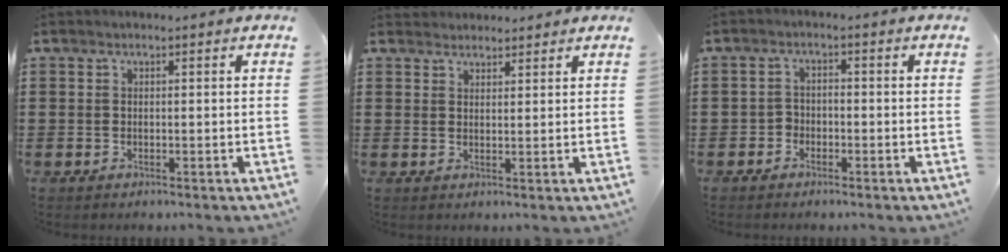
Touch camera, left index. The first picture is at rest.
{"total": 2.2, "force": [2.1, 0.6, -0.2], "torque": [-0.002, 0.000, 0.043]}
{"total": 1.8, "force": [-1.5, 1.0, 0.3], "torque": [-0.012, 0.003, -0.034]}